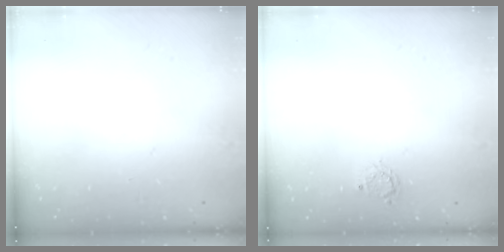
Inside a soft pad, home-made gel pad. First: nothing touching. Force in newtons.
{"total": 4.0, "press": 4.0, "slide": 0.3}